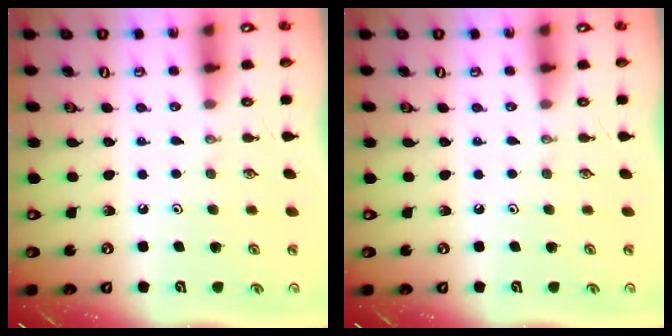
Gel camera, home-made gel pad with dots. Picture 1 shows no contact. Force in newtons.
{"total": 0.0}